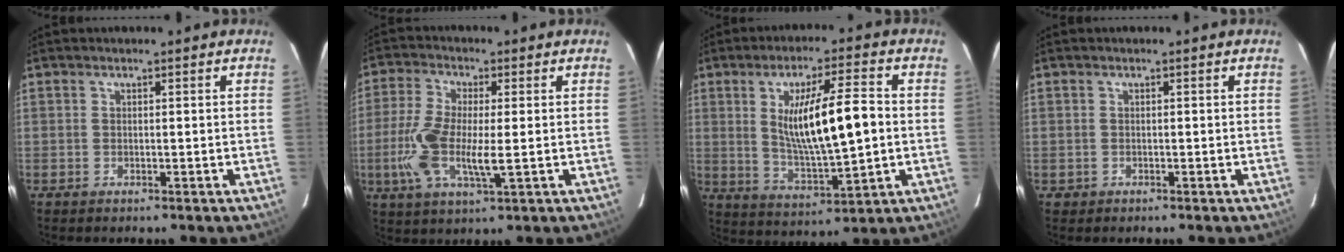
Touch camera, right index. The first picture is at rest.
{"total": 10.0, "force": [-1.4, 2.5, 9.6], "torque": [-0.210, -0.010, -0.026]}
{"total": 13.2, "force": [1.1, 2.0, 13.0], "torque": [-0.234, -0.002, 0.025]}
{"total": 0.7, "force": [-0.2, 0.6, -0.1], "torque": [-0.001, 0.005, -0.005]}